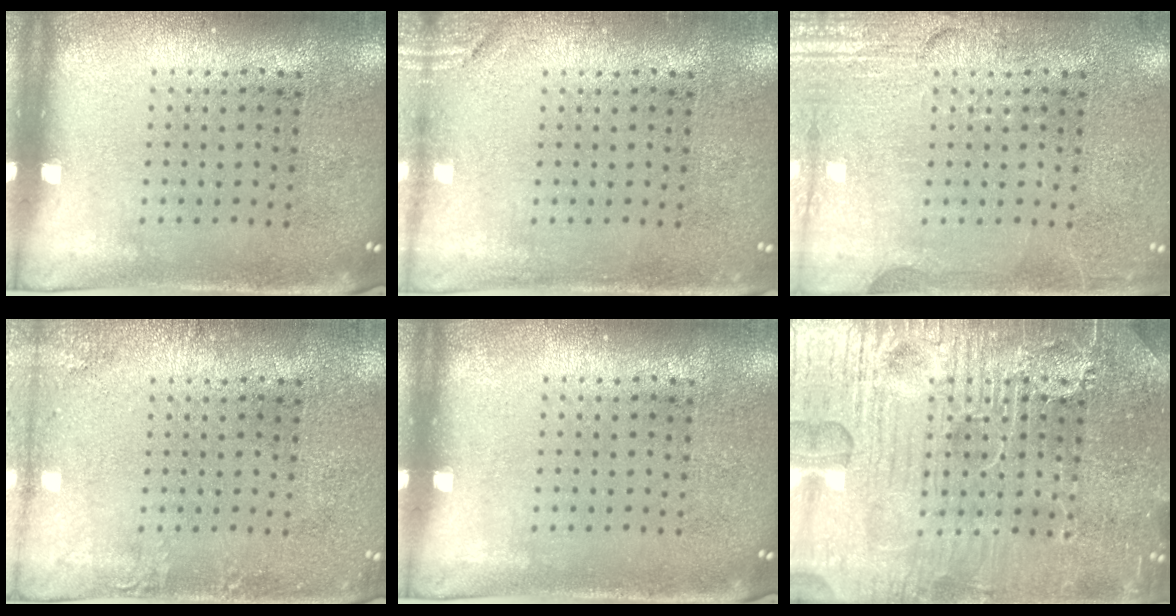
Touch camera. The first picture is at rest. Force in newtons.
{"total": 1.3, "press": 1.2, "slide": 0.3}
{"total": 4.0, "press": 4.0, "slide": 0.5}
{"total": 1.5, "press": 1.5, "slide": 0.1}
{"total": 0.0}
{"total": 7.2, "press": 7.2, "slide": 0.7}